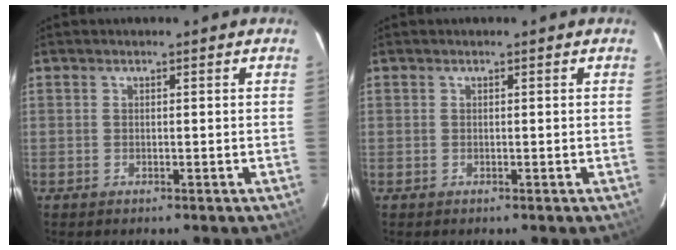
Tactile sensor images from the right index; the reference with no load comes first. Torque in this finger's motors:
{"motor_torque": [0.00, 0.00, 0.00, 0.00]}